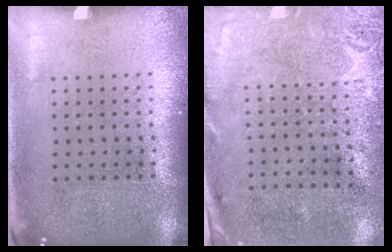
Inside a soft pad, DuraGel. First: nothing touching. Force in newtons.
{"total": 2.8, "press": 2.2, "slide": 1.7}